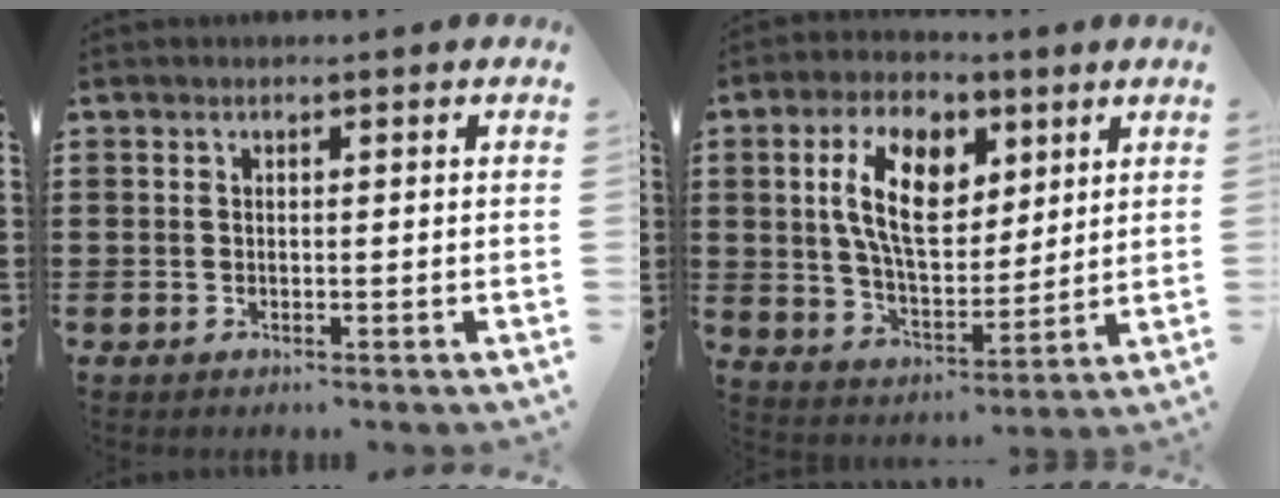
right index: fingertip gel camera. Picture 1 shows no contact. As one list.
[{"total": 11.4, "force": [4.0, 6.4, 8.6], "torque": [-0.175, 0.019, 0.074]}]